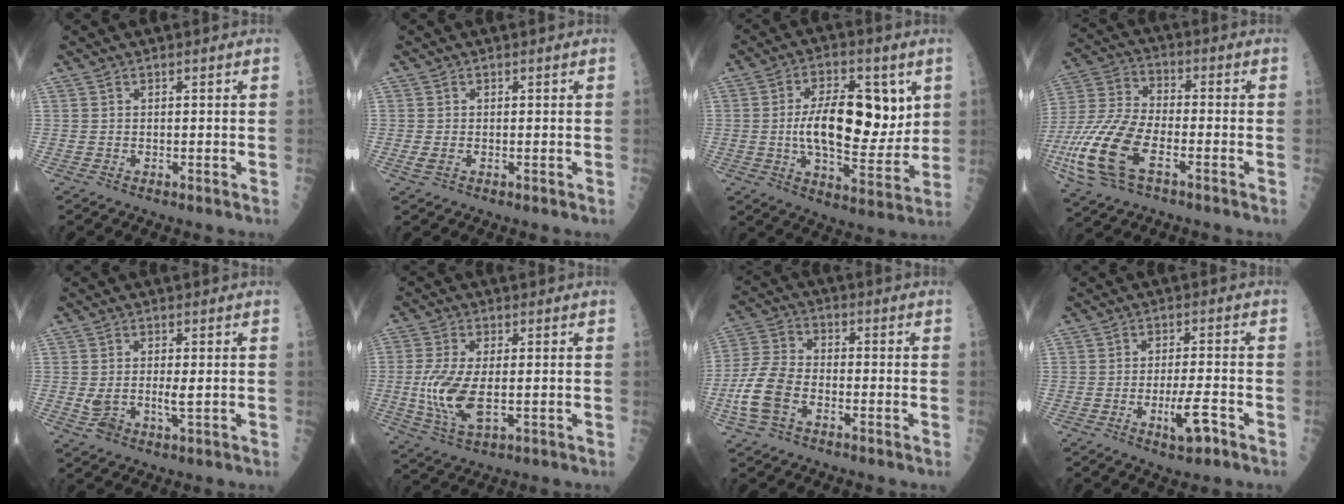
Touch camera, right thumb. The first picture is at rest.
{"total": 1.3, "force": [-0.3, 0.8, 1.0], "torque": [-0.027, -0.003, -0.007]}
{"total": 17.0, "force": [2.6, 8.2, 14.7], "torque": [-0.201, -0.012, 0.045]}
{"total": 17.8, "force": [-6.5, 8.4, 14.3], "torque": [-0.322, 0.014, -0.125]}
{"total": 4.5, "force": [-0.2, 2.0, 4.1], "torque": [-0.075, -0.006, 0.002]}
{"total": 10.5, "force": [-0.9, 4.6, 9.4], "torque": [-0.212, -0.014, -0.011]}
{"total": 10.2, "force": [-3.6, 6.0, 7.4], "torque": [-0.162, 0.024, -0.078]}
{"total": 6.2, "force": [-2.8, 1.5, 5.3], "torque": [-0.089, 0.012, -0.042]}